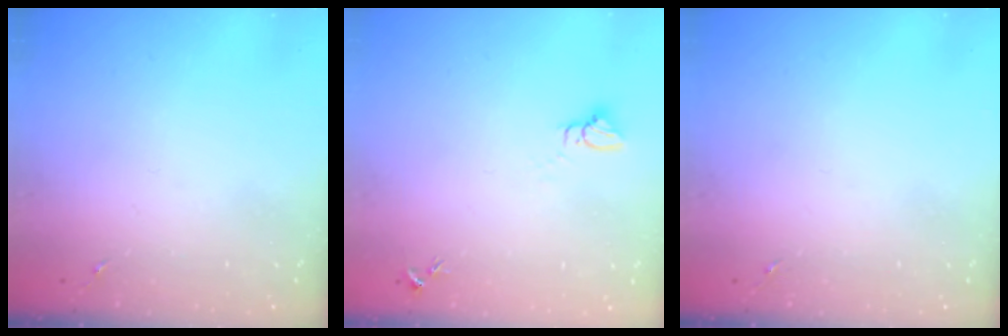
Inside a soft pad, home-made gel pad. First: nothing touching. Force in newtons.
{"total": 3.0, "press": 3.0, "slide": 0.1}
{"total": 0.0}